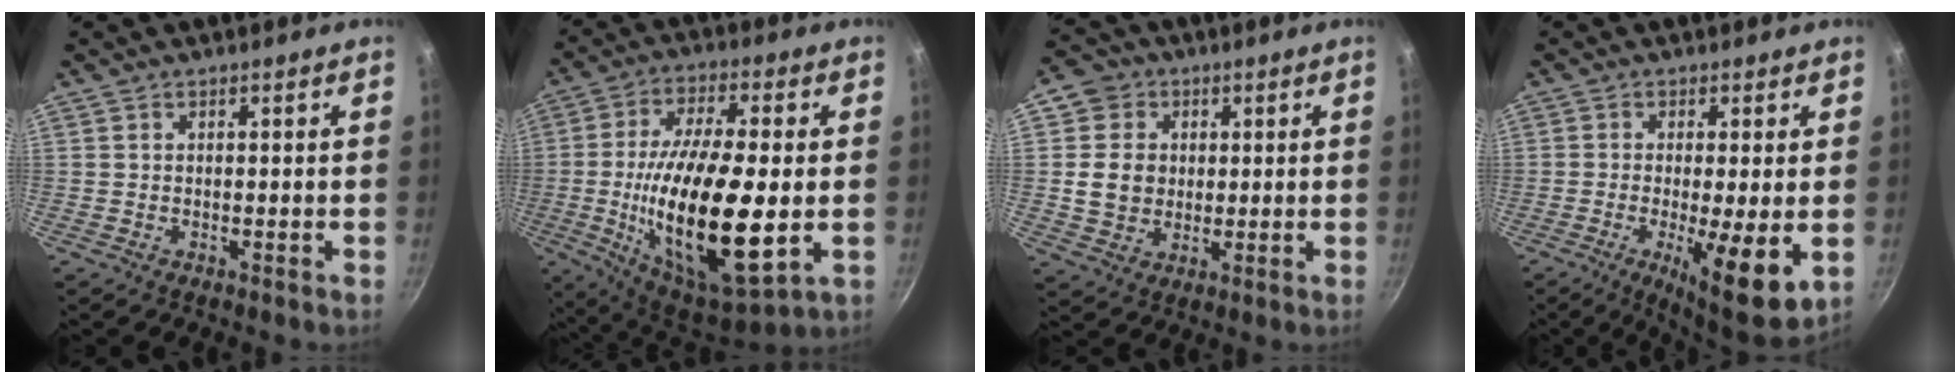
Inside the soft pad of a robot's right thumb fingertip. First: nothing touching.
{"total": 25.0, "force": [-2.8, 9.0, 23.1], "torque": [-0.418, -0.002, -0.045]}
{"total": 8.8, "force": [1.5, 8.0, 3.5], "torque": [-0.026, 0.002, 0.022]}
{"total": 11.3, "force": [-2.1, 2.4, 10.9], "torque": [-0.167, -0.014, -0.025]}